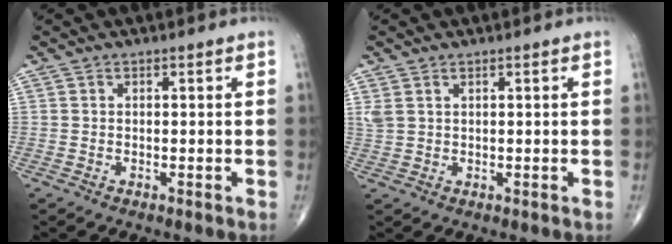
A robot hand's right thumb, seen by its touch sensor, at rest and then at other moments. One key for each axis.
{"total": 2.0, "fx": 1.1, "fy": 1.1, "fz": 1.2, "tx": -0.031, "ty": 0.006, "tz": 0.033}